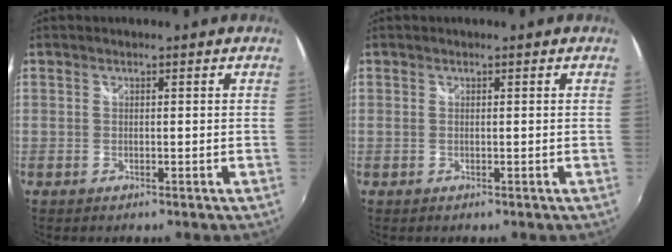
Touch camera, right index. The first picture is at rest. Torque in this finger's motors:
{"motor_torque": [0.00, 0.00, 0.00, 0.00]}